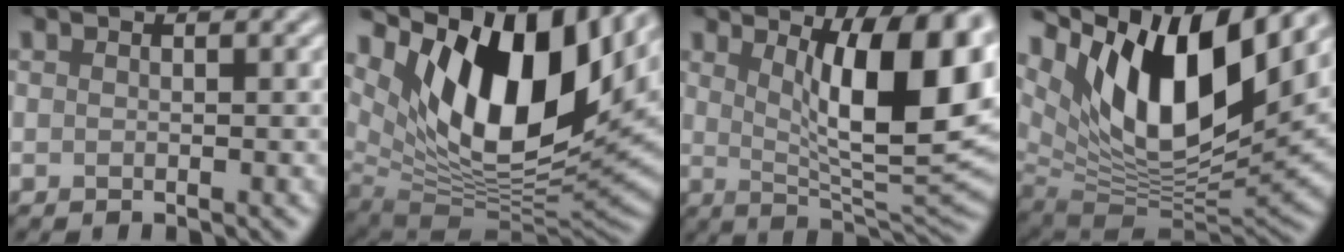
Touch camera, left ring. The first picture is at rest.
{"total": 14.9, "force": [6.6, 7.1, 11.4], "torque": [-0.188, 0.001, 0.115]}
{"total": 12.6, "force": [3.7, 3.8, 11.4], "torque": [-0.146, -0.011, 0.058]}
{"total": 13.6, "force": [6.3, 5.6, 10.7], "torque": [-0.178, -0.009, 0.120]}